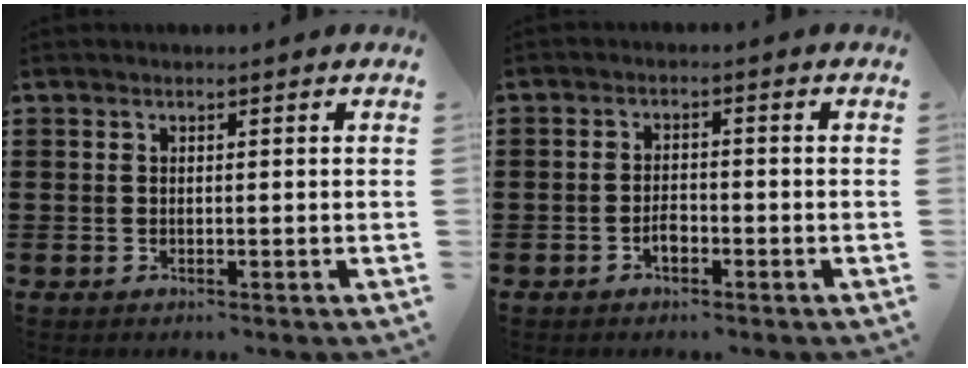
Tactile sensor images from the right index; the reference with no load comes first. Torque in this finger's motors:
{"motor_torque": [1.24, 0.90, 0.22, 0.00]}